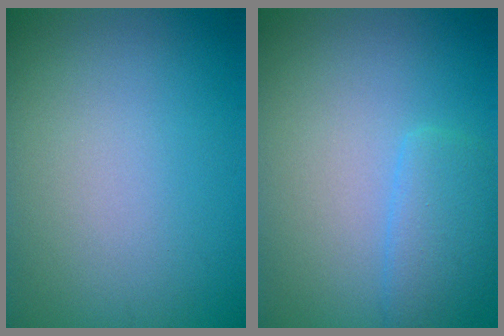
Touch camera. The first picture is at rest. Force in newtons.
{"total": 2.7, "press": 2.7, "slide": 0.0}